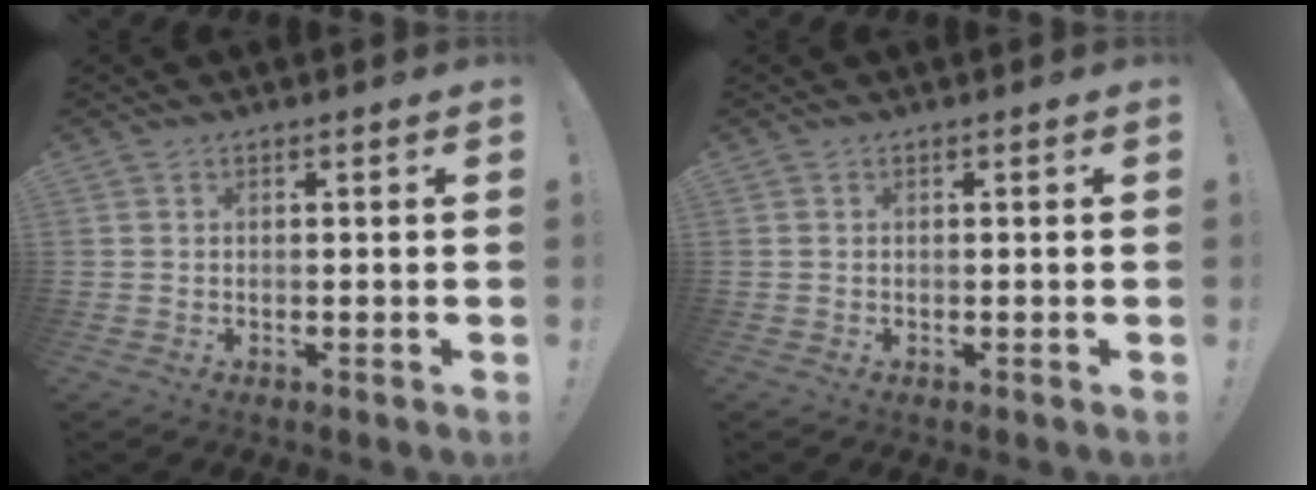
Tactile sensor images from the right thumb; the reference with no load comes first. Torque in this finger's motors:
{"motor_torque": [0.11, 0.02, -0.32, -0.07, 0.04]}